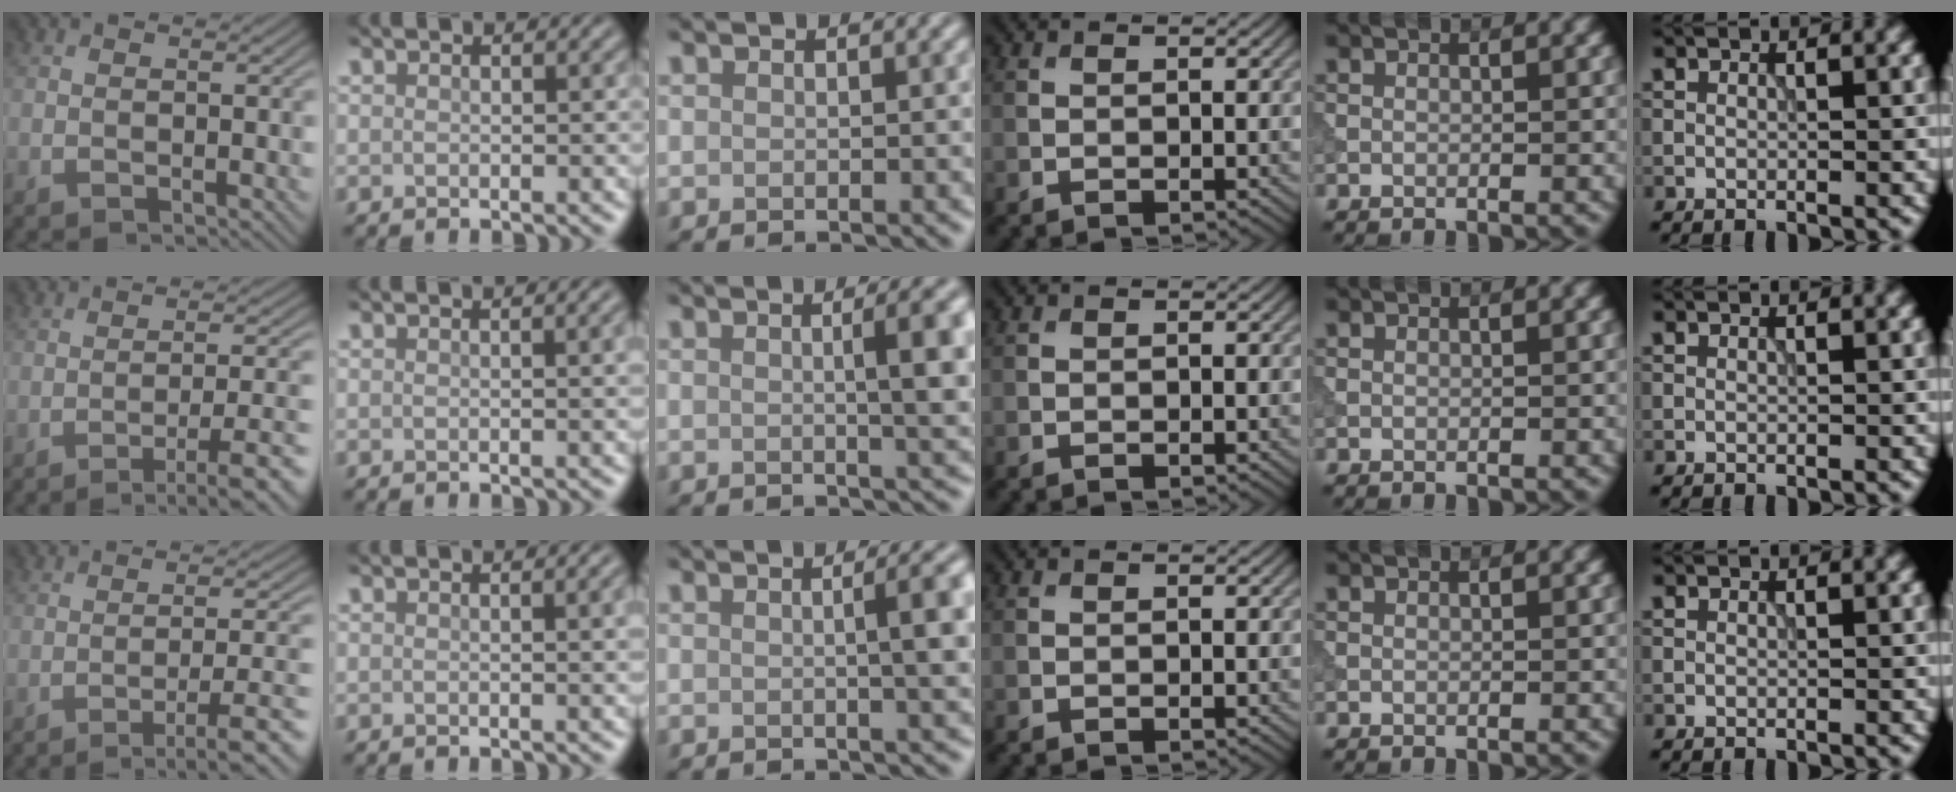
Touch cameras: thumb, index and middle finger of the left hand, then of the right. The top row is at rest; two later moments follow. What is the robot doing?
{"motion": "dispense", "object": "syringe"}